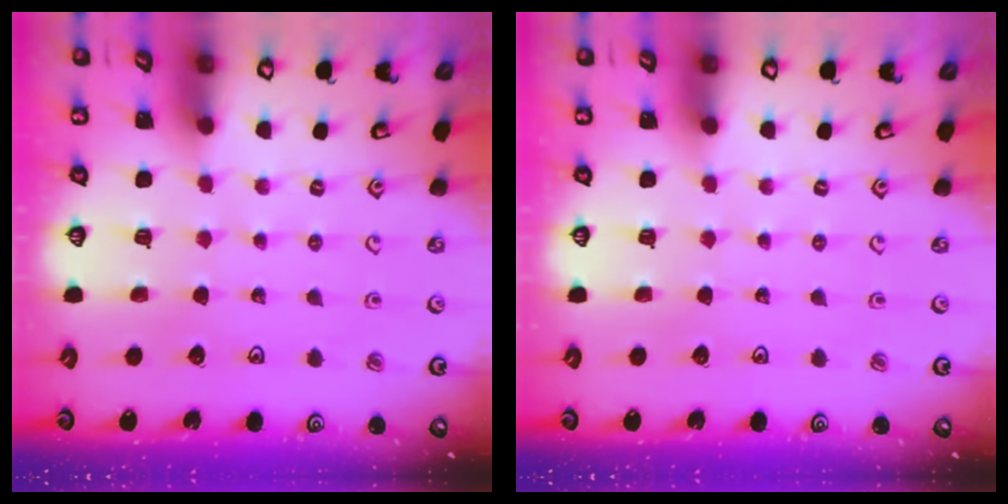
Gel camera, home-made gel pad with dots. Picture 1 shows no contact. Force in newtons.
{"total": 0.0}